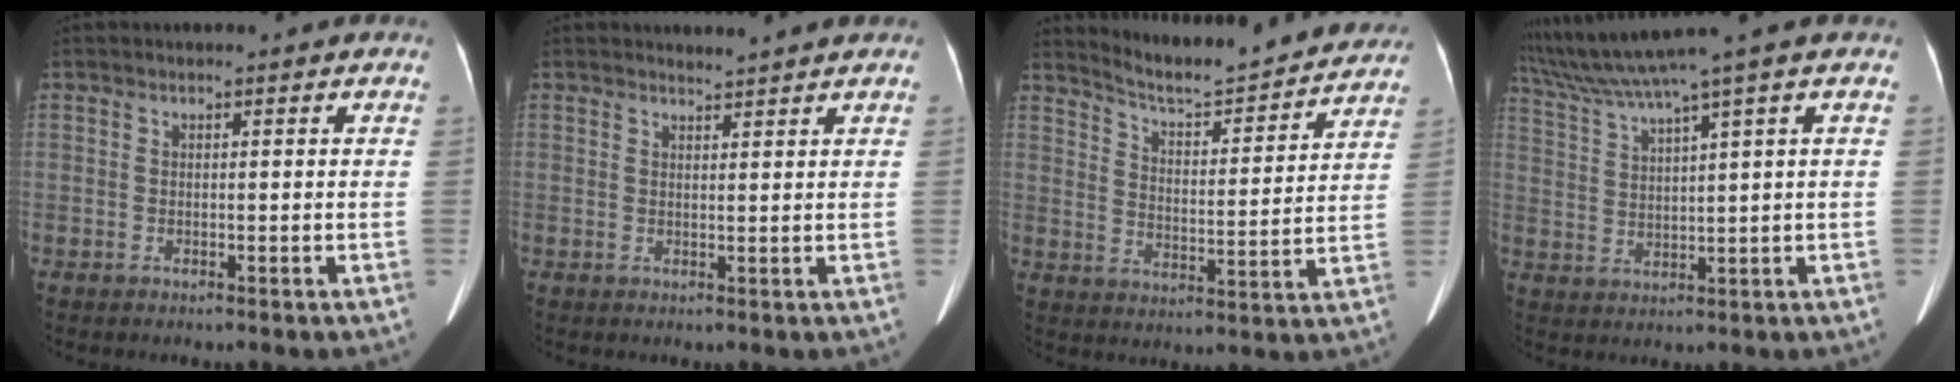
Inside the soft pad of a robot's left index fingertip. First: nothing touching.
{"total": 1.8, "force": [1.7, -0.5, -0.1], "torque": [-0.008, -0.001, 0.029]}
{"total": 16.0, "force": [15.3, 1.7, 4.1], "torque": [-0.061, -0.023, 0.208]}
{"total": 7.9, "force": [6.3, -2.7, 3.9], "torque": [-0.084, 0.013, 0.125]}